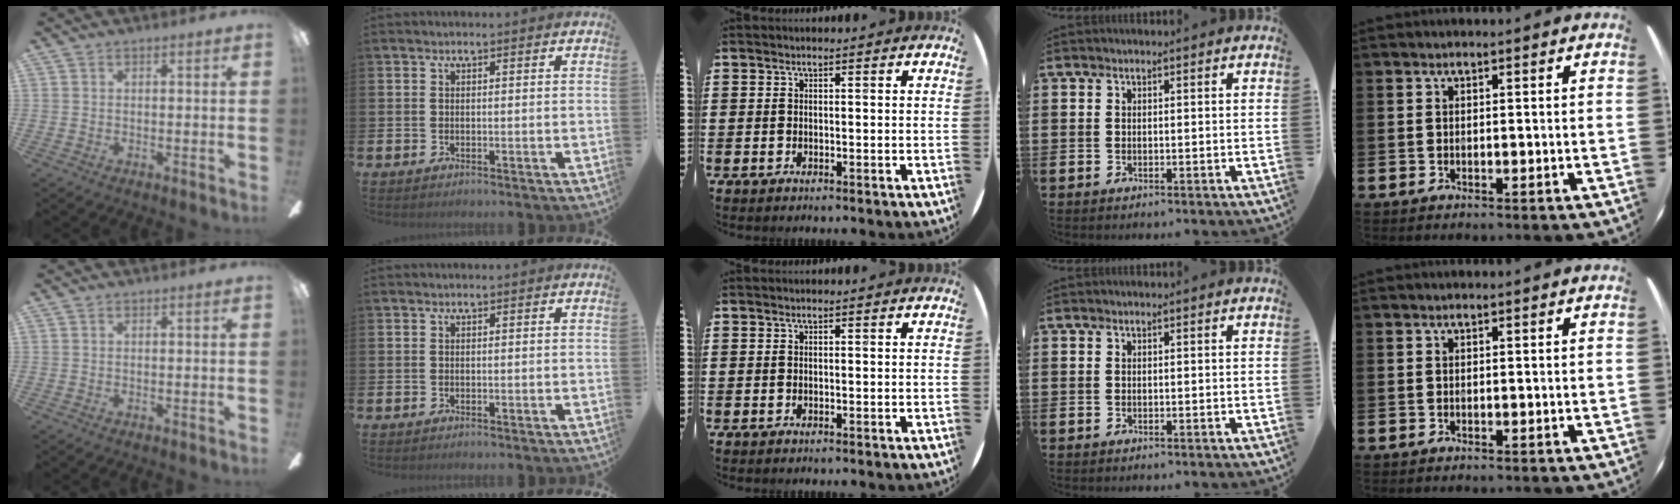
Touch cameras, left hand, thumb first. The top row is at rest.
{}